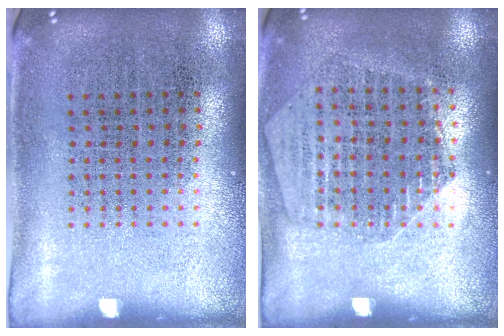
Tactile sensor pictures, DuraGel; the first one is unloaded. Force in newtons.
{"total": 1.5, "press": 1.5, "slide": 0.0}